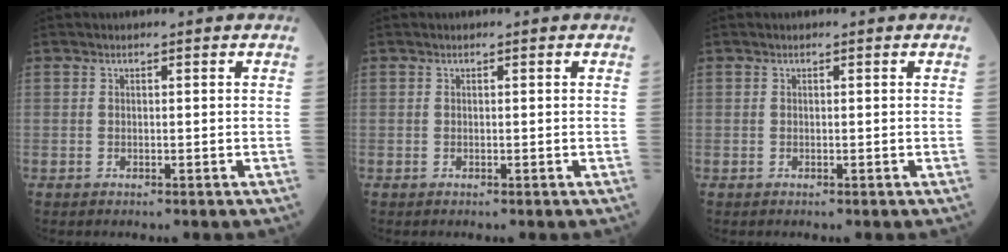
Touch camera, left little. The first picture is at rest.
{"total": 0.0}
{"total": 0.0}